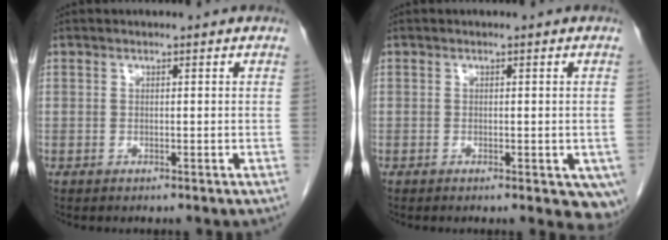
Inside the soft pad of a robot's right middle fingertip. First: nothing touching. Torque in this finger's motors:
{"motor_torque": [1.09, -1.05, 0.10, 0.05]}